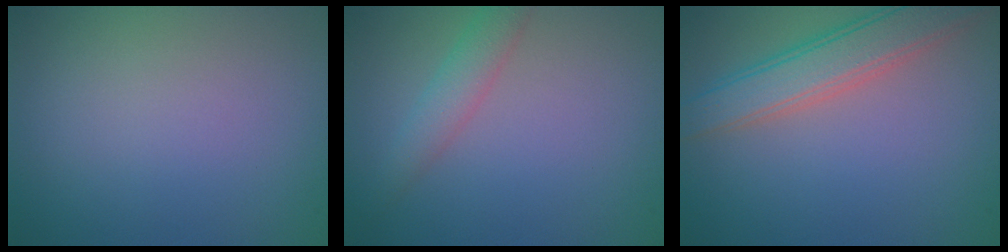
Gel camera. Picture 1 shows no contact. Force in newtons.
{"total": 2.3, "press": 2.3, "slide": 0.0}
{"total": 4.8, "press": 4.8, "slide": 0.1}